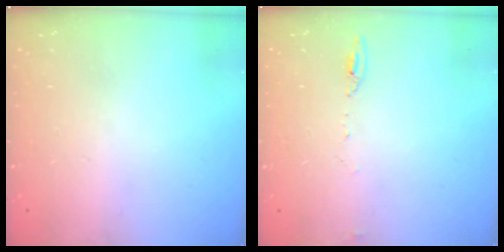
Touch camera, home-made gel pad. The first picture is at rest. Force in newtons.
{"total": 6.2, "press": 5.9, "slide": 2.0}